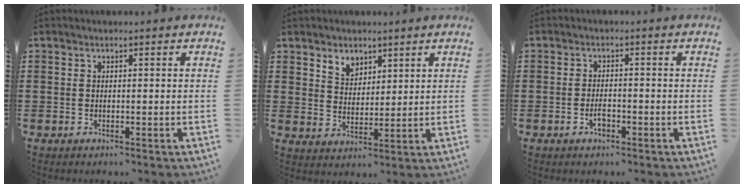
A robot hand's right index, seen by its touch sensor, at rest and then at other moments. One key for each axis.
{"total": 4.1, "fx": 3.1, "fy": 2.6, "fz": 0.5, "tx": -0.023, "ty": 0.005, "tz": 0.059}
{"total": 2.4, "fx": -1.1, "fy": 1.0, "fz": 1.8, "tx": -0.036, "ty": 0.001, "tz": -0.019}